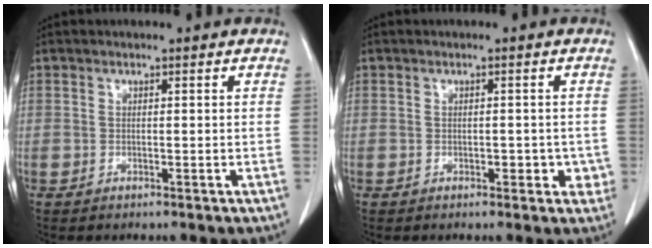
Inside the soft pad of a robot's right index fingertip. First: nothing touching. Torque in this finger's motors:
{"motor_torque": [0.46, -0.30, 0.18, 0.03]}